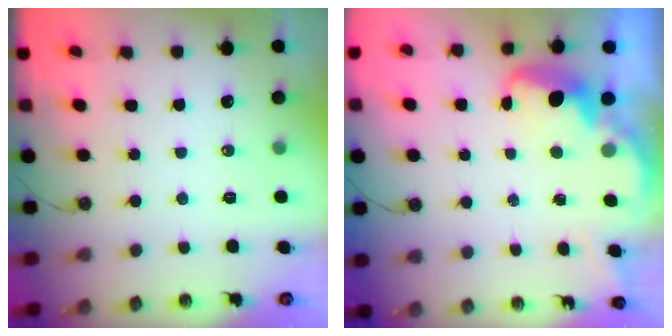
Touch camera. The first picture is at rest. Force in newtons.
{"total": 3.0, "press": 3.0, "slide": 0.5}